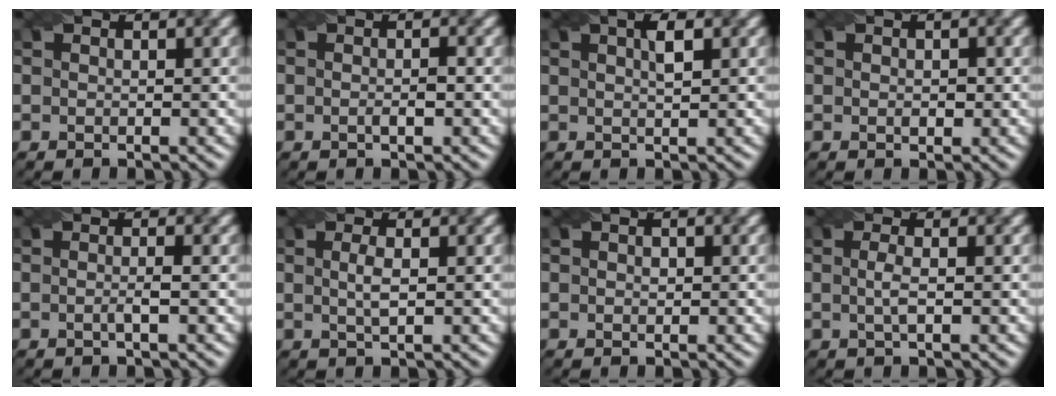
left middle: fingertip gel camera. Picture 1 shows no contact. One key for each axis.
{"total": 1.2, "fx": -0.4, "fy": 0.1, "fz": 1.1, "tx": -0.020, "ty": -0.001, "tz": -0.006}
{"total": 1.6, "fx": 0.7, "fy": 0.3, "fz": 1.4, "tx": -0.024, "ty": 0.004, "tz": 0.012}
{"total": 1.0, "fx": -0.1, "fy": 0.5, "fz": 0.8, "tx": -0.012, "ty": -0.001, "tz": 0.000}
{"total": 1.3, "fx": -0.4, "fy": 0.2, "fz": 1.3, "tx": -0.023, "ty": -0.003, "tz": -0.008}
{"total": 1.6, "fx": 0.1, "fy": 0.4, "fz": 1.6, "tx": -0.034, "ty": 0.003, "tz": 0.002}
{"total": 0.6, "fx": 0.0, "fy": 0.5, "fz": 0.4, "tx": -0.007, "ty": -0.001, "tz": 0.000}
{"total": 1.6, "fx": -0.1, "fy": 0.4, "fz": 1.5, "tx": -0.033, "ty": 0.002, "tz": -0.004}